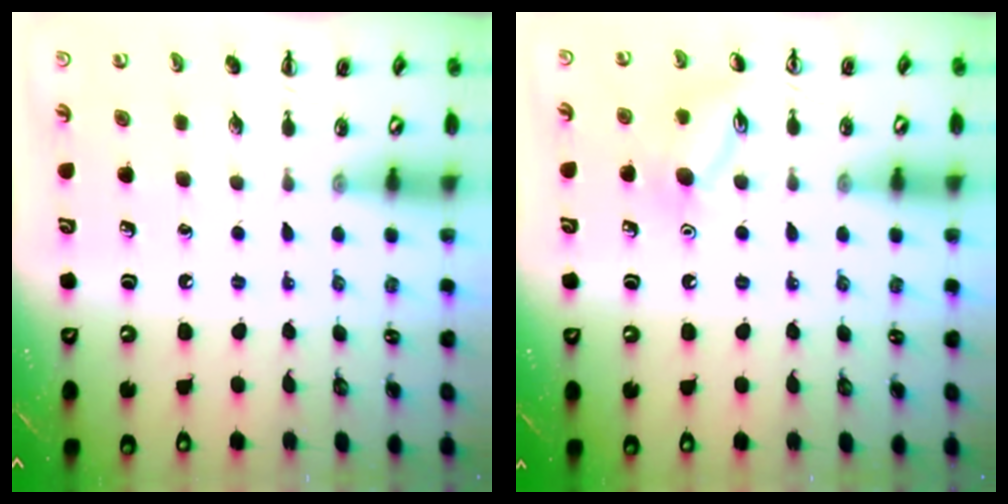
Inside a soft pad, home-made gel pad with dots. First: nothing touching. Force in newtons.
{"total": 9.6, "press": 9.5, "slide": 0.6}